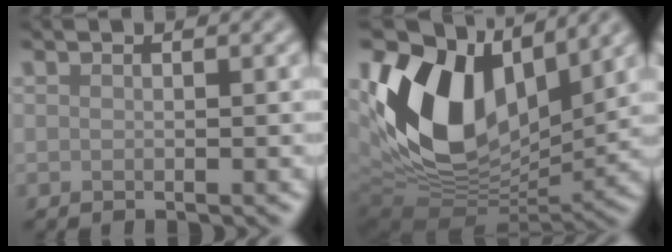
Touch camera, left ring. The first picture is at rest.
{"total": 14.7, "force": [4.2, 9.3, 10.5], "torque": [-0.216, 0.003, 0.078]}